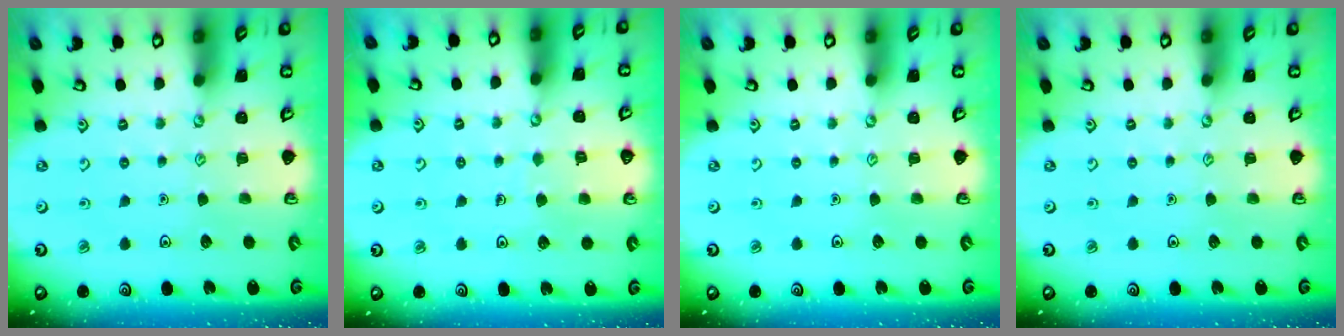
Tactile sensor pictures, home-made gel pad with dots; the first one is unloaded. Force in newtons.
{"total": 4.1, "press": 4.1, "slide": 0.2}
{"total": 0.0}
{"total": 0.0}